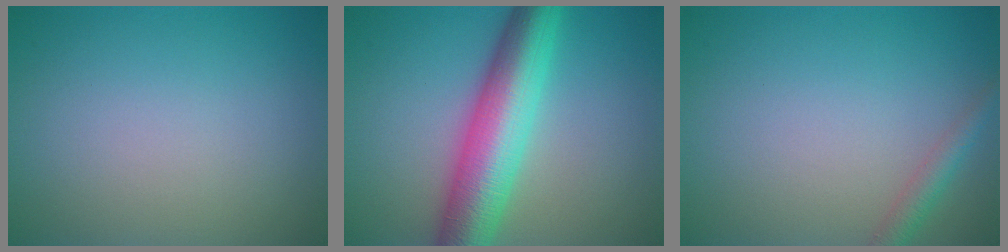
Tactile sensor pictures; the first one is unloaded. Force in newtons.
{"total": 8.8, "press": 8.8, "slide": 0.1}
{"total": 1.9, "press": 1.9, "slide": 0.1}